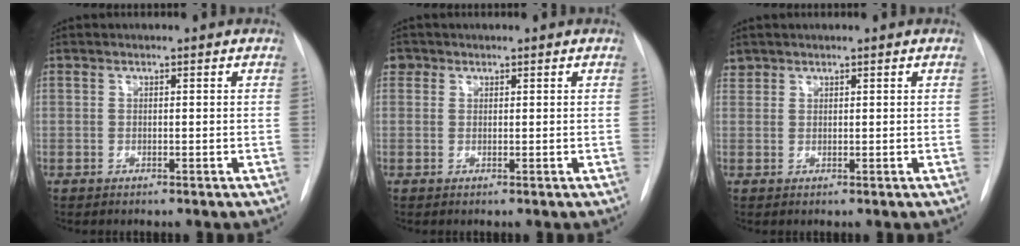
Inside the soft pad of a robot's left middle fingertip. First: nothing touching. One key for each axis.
{"total": 1.6, "fx": 0.8, "fy": 1.4, "fz": 0.2, "tx": 0.006, "ty": 0.007, "tz": 0.010}
{"total": 1.3, "fx": 1.0, "fy": 0.7, "fz": -0.1, "tx": 0.006, "ty": 0.009, "tz": 0.018}